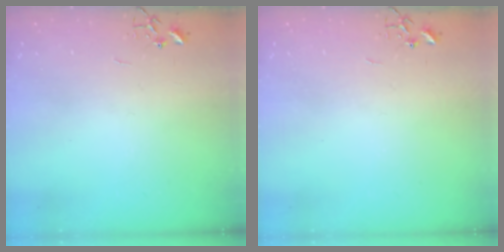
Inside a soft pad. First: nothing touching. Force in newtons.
{"total": 0.0}